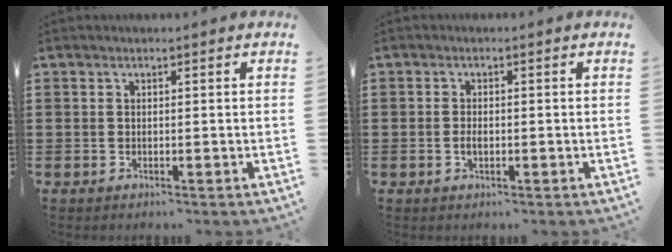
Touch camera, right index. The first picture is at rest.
{"total": 1.5, "force": [-0.3, 0.8, 1.2], "torque": [-0.024, 0.003, -0.005]}